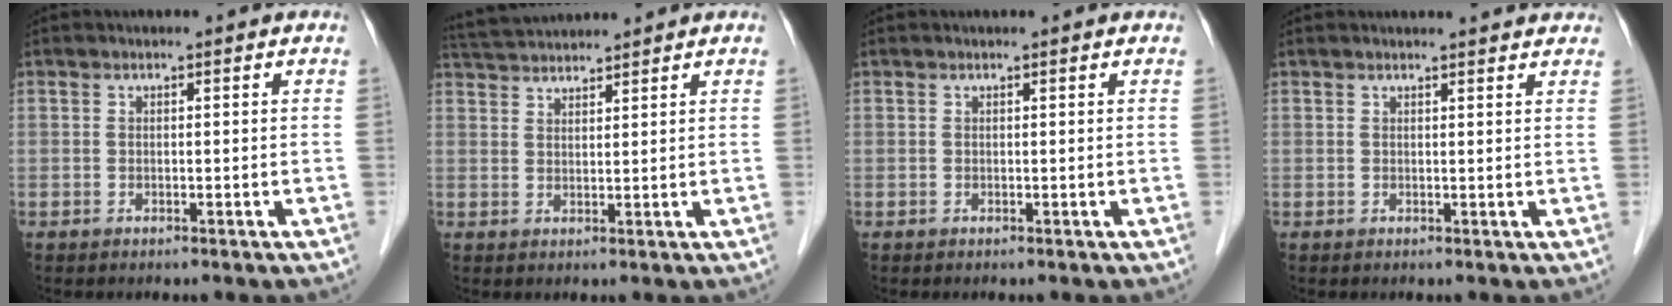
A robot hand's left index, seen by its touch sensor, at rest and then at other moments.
{"total": 6.1, "force": [6.0, 0.1, 1.3], "torque": [-0.031, 0.036, 0.107]}
{"total": 0.9, "force": [0.9, 0.1, 0.3], "torque": [-0.010, 0.006, 0.010]}
{"total": 6.0, "force": [5.7, 0.7, 1.7], "torque": [-0.018, 0.010, 0.052]}